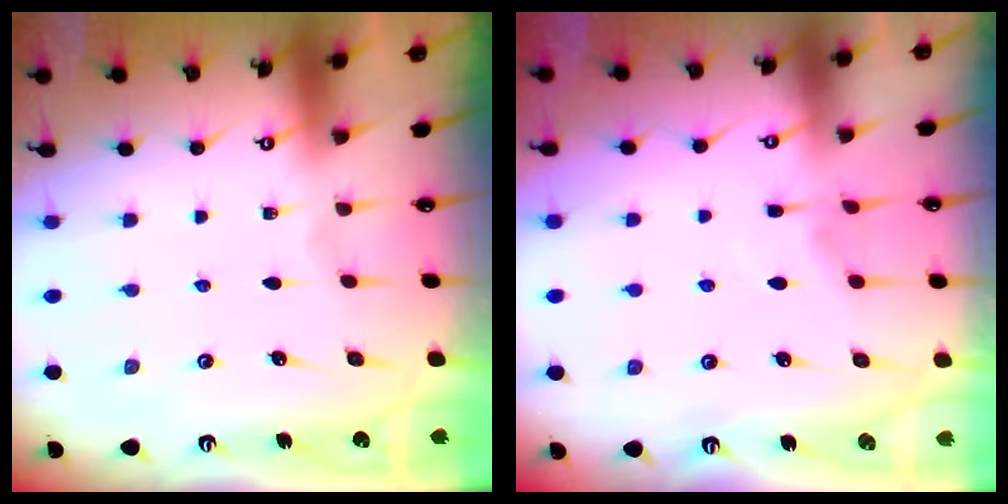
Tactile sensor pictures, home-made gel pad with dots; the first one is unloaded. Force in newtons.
{"total": 4.1, "press": 4.1, "slide": 0.6}